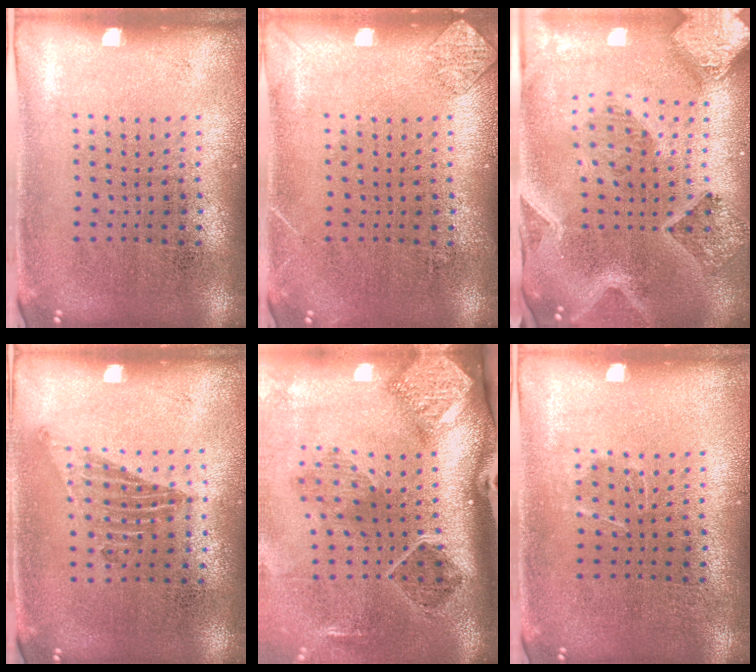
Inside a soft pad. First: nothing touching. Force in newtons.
{"total": 1.1, "press": 1.1, "slide": 0.1}
{"total": 3.0, "press": 2.6, "slide": 1.6}
{"total": 1.2, "press": 1.0, "slide": 0.6}
{"total": 2.9, "press": 1.9, "slide": 2.2}
{"total": 0.6, "press": 0.6, "slide": 0.2}